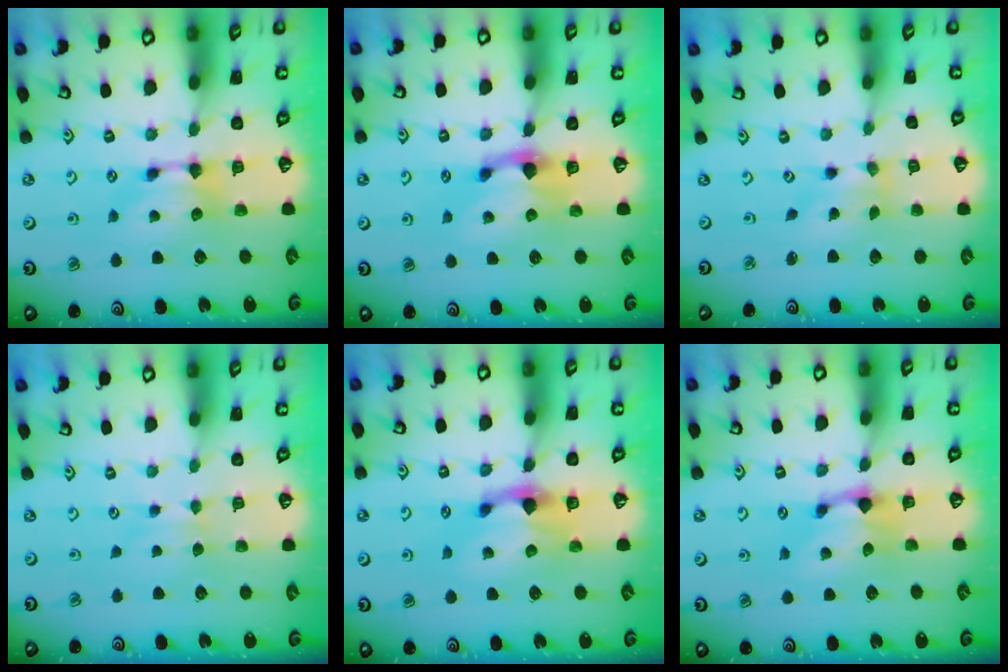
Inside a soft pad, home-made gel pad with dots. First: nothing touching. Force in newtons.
{"total": 2.0, "press": 1.5, "slide": 1.4}
{"total": 1.5, "press": 1.0, "slide": 1.1}
{"total": 1.6, "press": 1.5, "slide": 0.5}
{"total": 2.2, "press": 1.8, "slide": 1.3}
{"total": 1.0, "press": 0.2, "slide": 0.9}